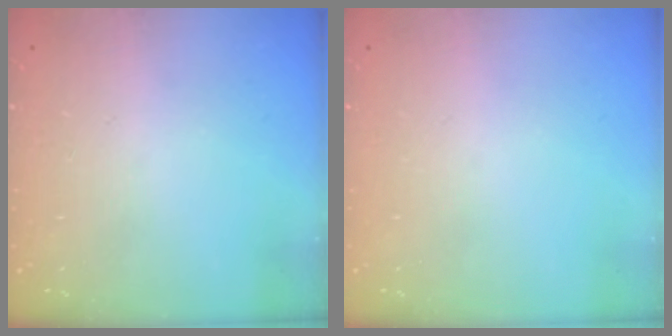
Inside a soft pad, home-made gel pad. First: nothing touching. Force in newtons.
{"total": 0.0}